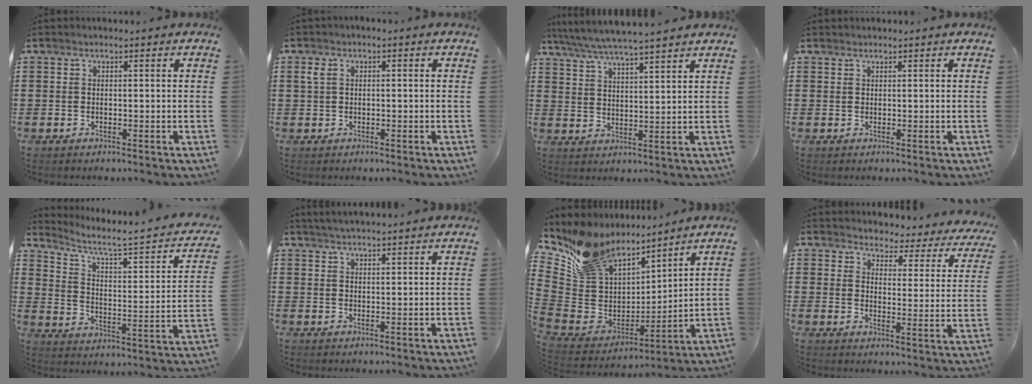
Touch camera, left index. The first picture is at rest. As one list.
[{"total": 1.8, "force": [-0.1, 1.1, 1.5], "torque": [-0.039, 0.002, -0.006]}, {"total": 5.2, "force": [4.8, -0.2, 1.9], "torque": [-0.054, -0.023, 0.082]}, {"total": 0.6, "force": [0.5, 0.3, 0.0], "torque": [-0.003, 0.000, 0.011]}, {"total": 4.6, "force": [3.3, 0.4, 3.2], "torque": [-0.082, -0.031, 0.045]}, {"total": 2.6, "force": [2.5, -0.3, 0.4], "torque": [-0.013, -0.004, 0.048]}, {"total": 10.7, "force": [8.9, 5.4, 2.6], "torque": [-0.107, -0.056, 0.168]}, {"total": 3.0, "force": [2.9, 0.8, 0.2], "torque": [-0.019, -0.027, 0.041]}]